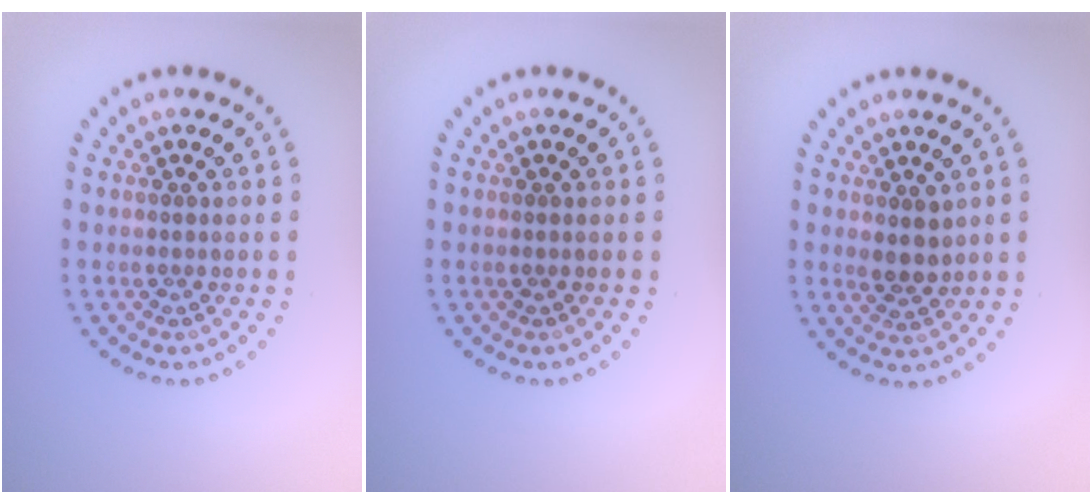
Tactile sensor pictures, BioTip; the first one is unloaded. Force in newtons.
{"total": 0.0}
{"total": 2.0, "press": 1.7, "slide": 1.0}